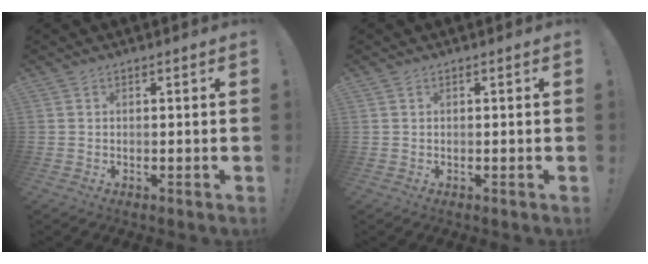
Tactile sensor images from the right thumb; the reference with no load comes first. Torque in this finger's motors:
{"motor_torque": [0.07, 0.08, 0.09, -0.14, 0.10]}